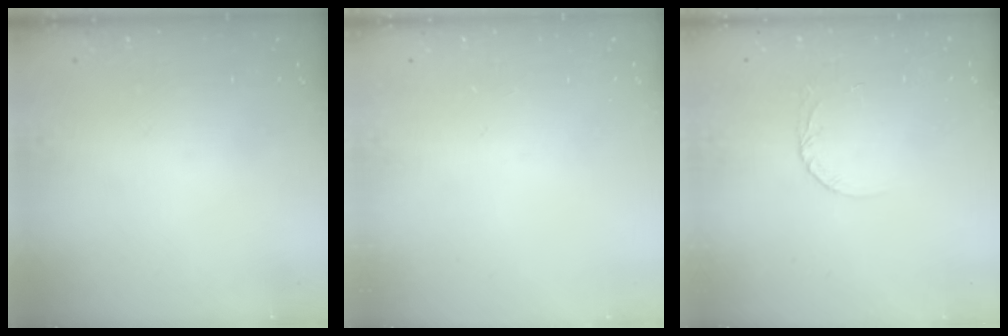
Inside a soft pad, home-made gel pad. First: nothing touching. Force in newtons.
{"total": 0.0}
{"total": 3.5, "press": 3.5, "slide": 0.3}